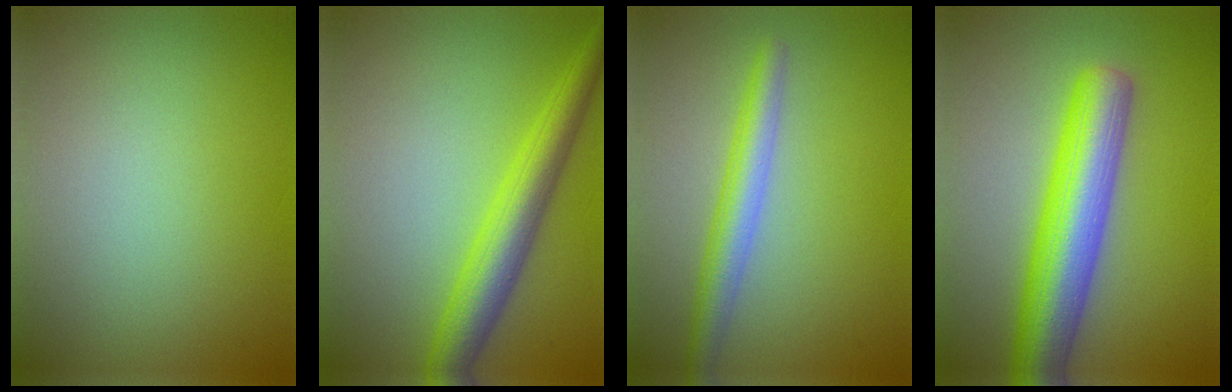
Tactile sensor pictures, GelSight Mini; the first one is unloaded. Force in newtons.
{"total": 5.2, "press": 5.2, "slide": 0.1}
{"total": 3.4, "press": 3.4, "slide": 0.1}
{"total": 8.4, "press": 8.4, "slide": 0.2}